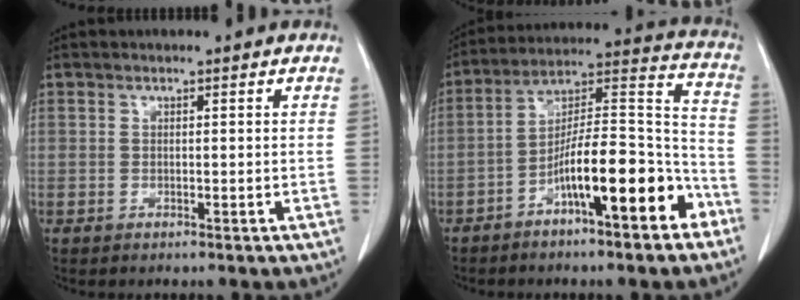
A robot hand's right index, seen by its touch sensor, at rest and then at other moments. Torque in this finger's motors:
{"motor_torque": [1.23, -0.91, 0.64, 0.21]}